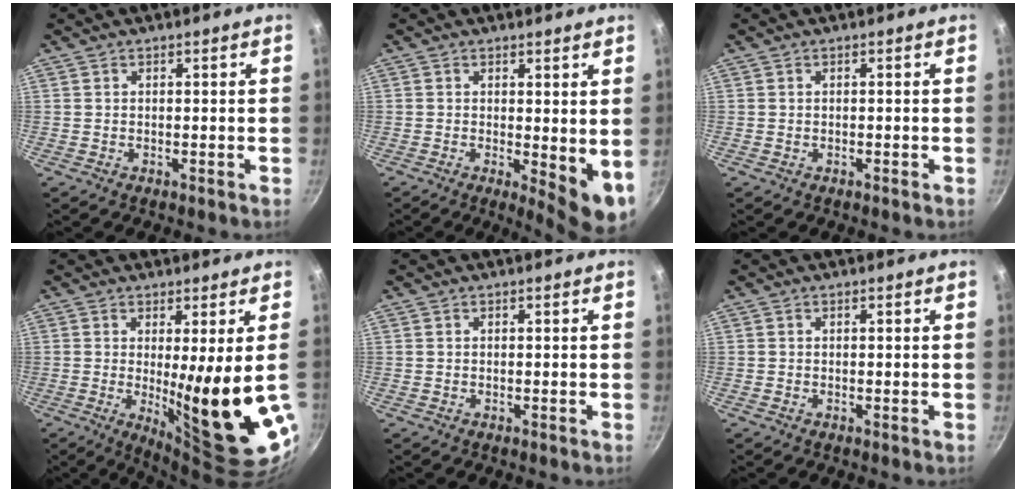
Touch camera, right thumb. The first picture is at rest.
{"total": 7.5, "force": [0.2, 2.8, 7.0], "torque": [-0.081, -0.014, 0.007]}
{"total": 0.0}
{"total": 14.9, "force": [-0.7, 1.7, 14.8], "torque": [-0.208, -0.038, 0.007]}
{"total": 0.0}
{"total": 0.0}